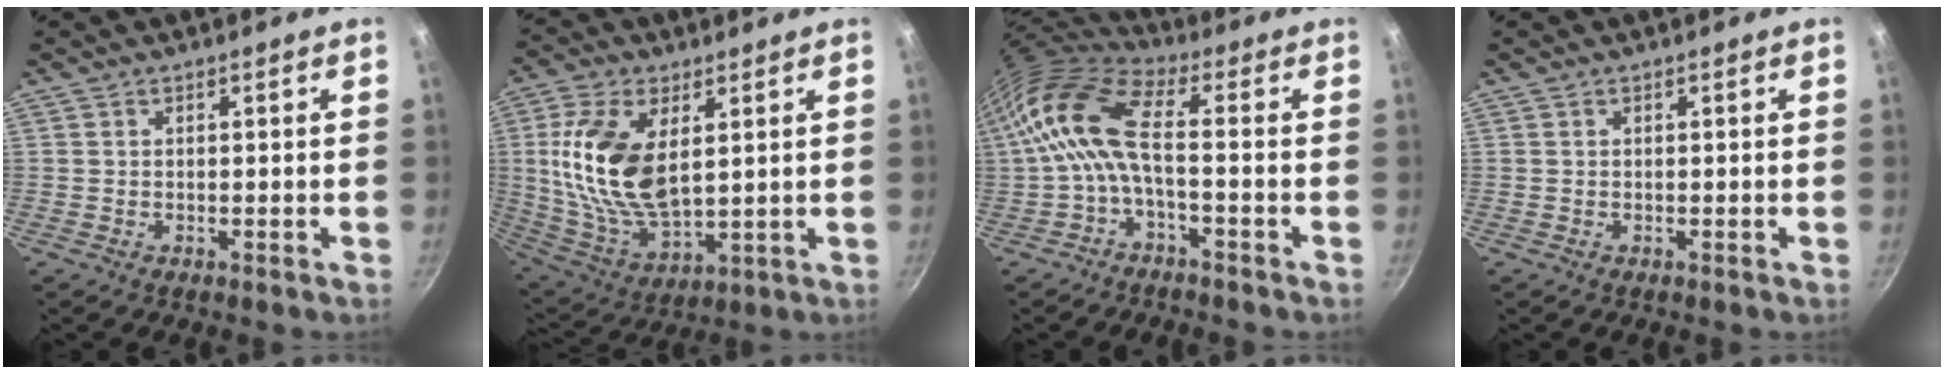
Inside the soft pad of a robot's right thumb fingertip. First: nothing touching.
{"total": 17.4, "force": [3.6, 9.3, 14.2], "torque": [-0.277, -0.018, 0.080]}
{"total": 11.9, "force": [-1.0, 4.8, 10.8], "torque": [-0.239, 0.026, -0.032]}
{"total": 0.0}